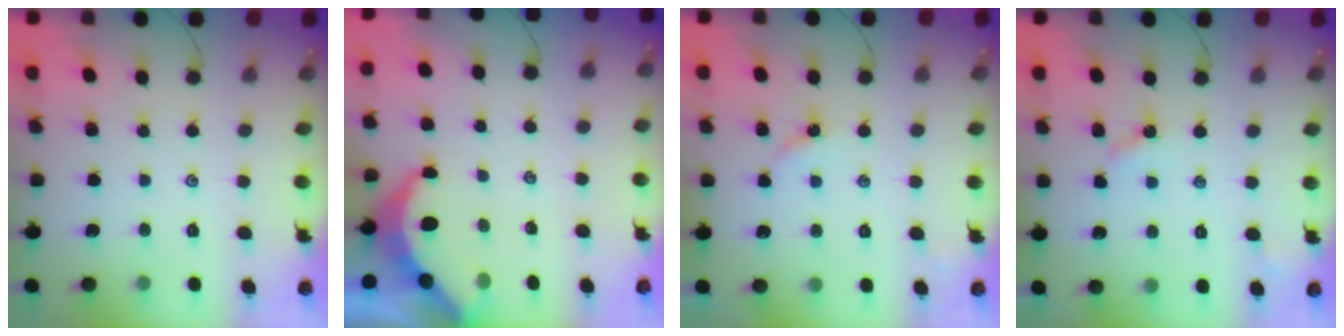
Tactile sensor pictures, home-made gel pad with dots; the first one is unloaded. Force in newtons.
{"total": 5.5, "press": 5.5, "slide": 0.0}
{"total": 2.5, "press": 2.5, "slide": 0.4}
{"total": 3.5, "press": 3.4, "slide": 0.4}